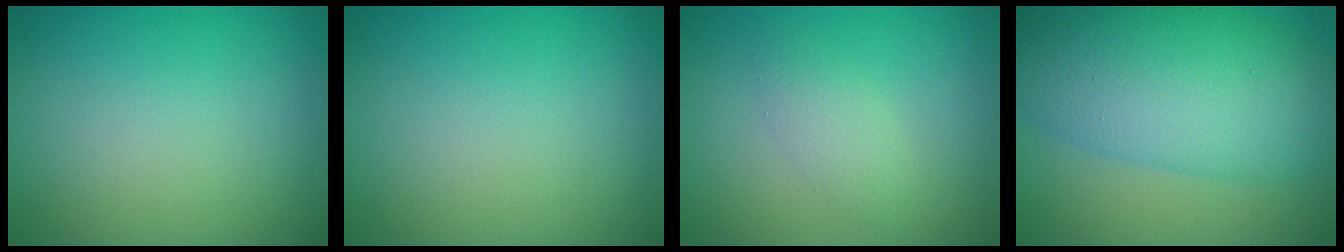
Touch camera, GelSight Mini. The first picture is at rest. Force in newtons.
{"total": 0.0}
{"total": 1.7, "press": 1.7, "slide": 0.1}
{"total": 10.0, "press": 10.0, "slide": 0.3}